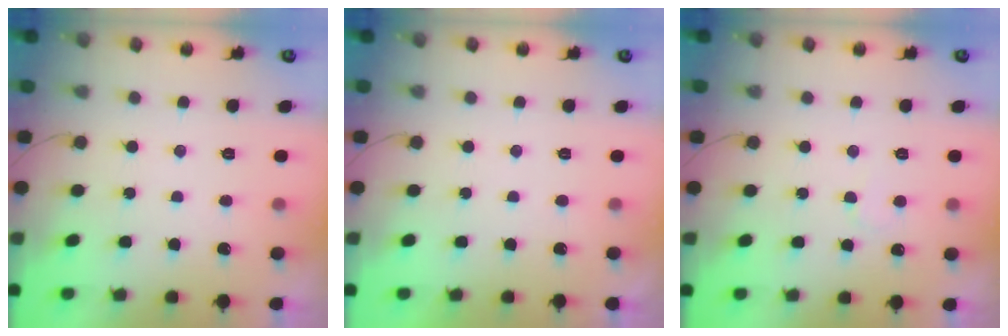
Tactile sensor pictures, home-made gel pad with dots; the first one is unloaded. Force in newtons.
{"total": 1.9, "press": 1.9, "slide": 0.1}
{"total": 2.7, "press": 2.7, "slide": 0.2}